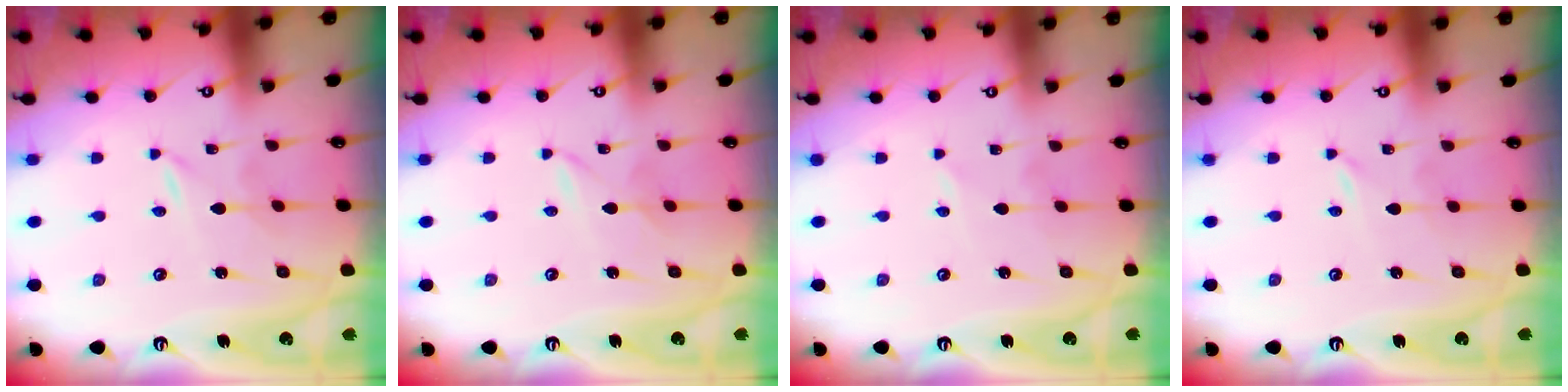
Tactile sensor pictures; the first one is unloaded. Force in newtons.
{"total": 1.7, "press": 1.7, "slide": 0.2}
{"total": 2.0, "press": 2.0, "slide": 0.3}
{"total": 0.0}